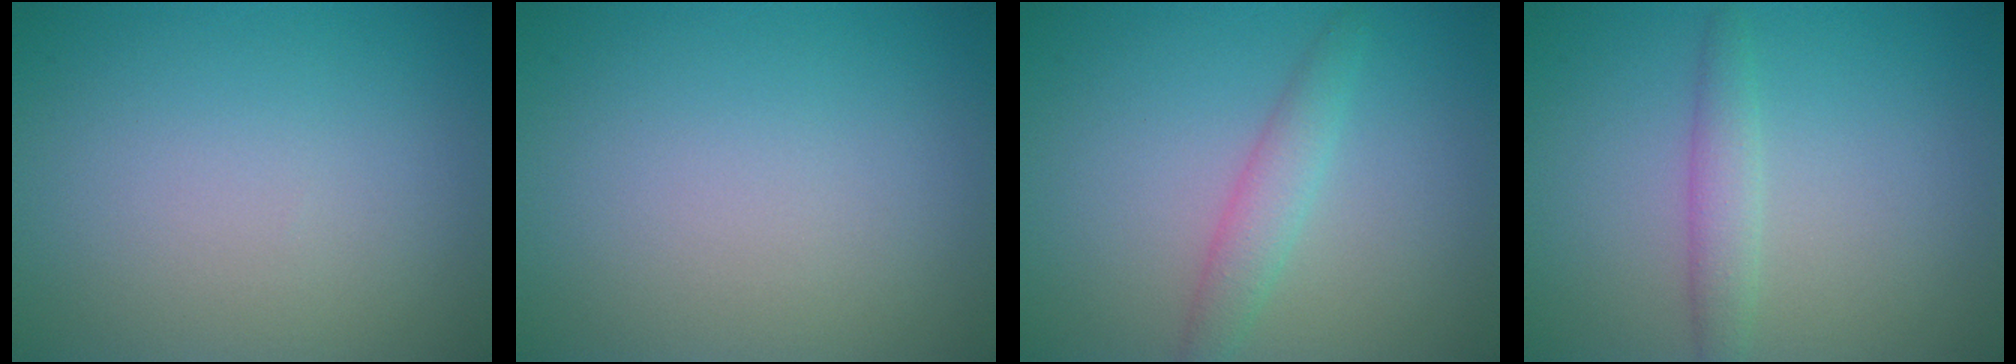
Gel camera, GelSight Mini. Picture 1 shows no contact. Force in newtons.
{"total": 0.0}
{"total": 2.3, "press": 2.3, "slide": 0.2}
{"total": 1.9, "press": 1.9, "slide": 0.1}